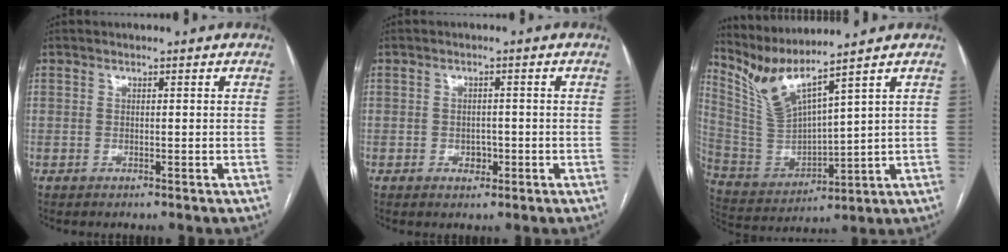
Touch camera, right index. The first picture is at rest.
{"total": 2.0, "force": [-0.8, 1.4, 1.1], "torque": [-0.014, 0.003, -0.006]}
{"total": 9.5, "force": [8.0, -1.3, 4.8], "torque": [-0.110, -0.015, 0.176]}